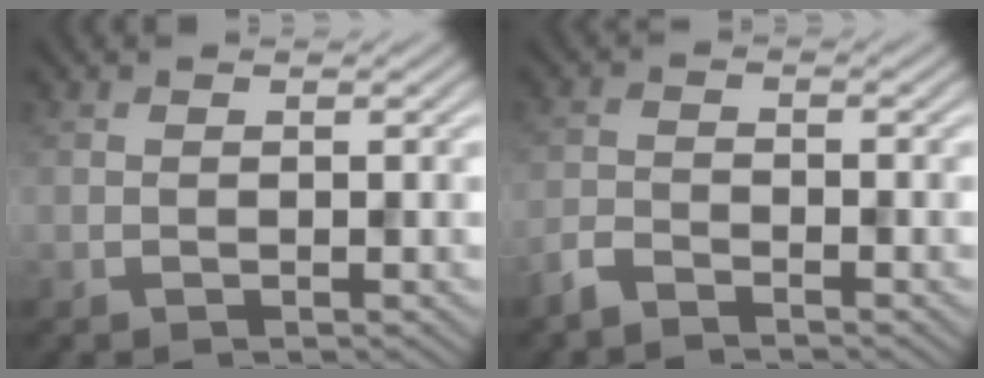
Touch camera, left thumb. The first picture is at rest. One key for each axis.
{"total": 2.5, "fx": -2.3, "fy": 0.5, "fz": 1.0, "tx": -0.024, "ty": -0.004, "tz": -0.056}